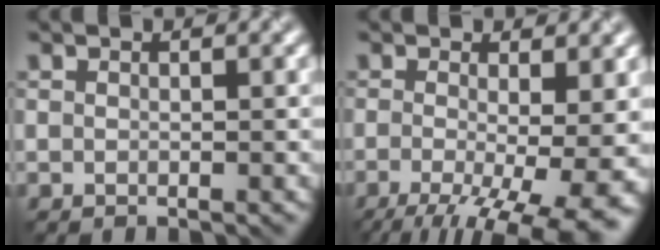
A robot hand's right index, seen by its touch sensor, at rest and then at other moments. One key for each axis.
{"total": 11.7, "fx": -4.2, "fy": 4.7, "fz": 9.9, "tx": -0.162, "ty": -0.029, "tz": -0.048}